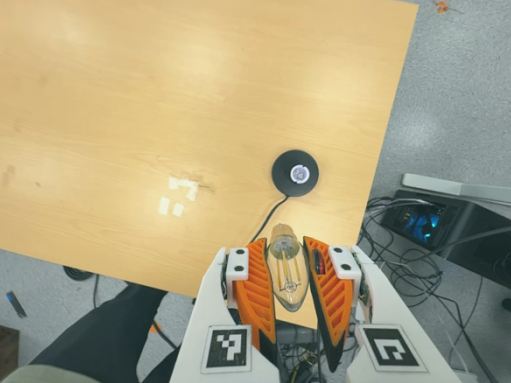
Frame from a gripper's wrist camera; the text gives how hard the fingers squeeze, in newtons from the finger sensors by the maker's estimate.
{"total": 19.6, "left": 21.2, "right": 18.0}